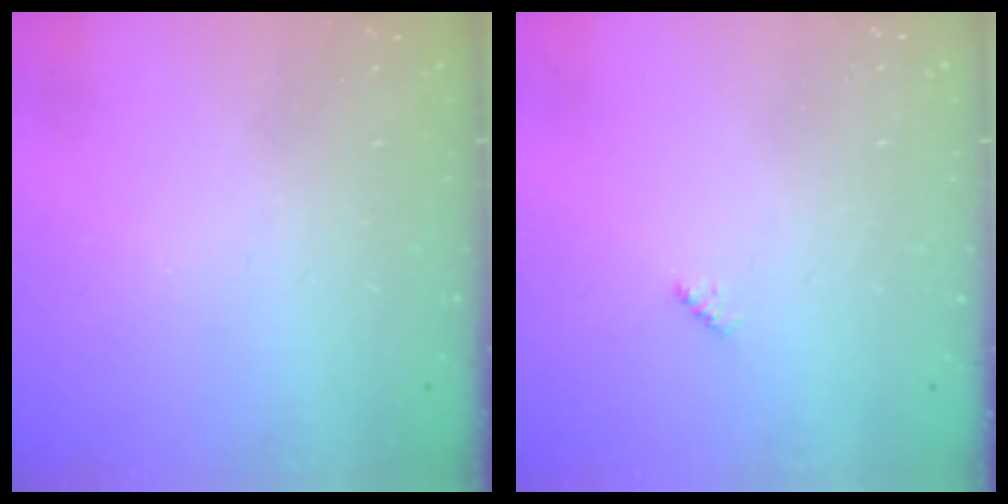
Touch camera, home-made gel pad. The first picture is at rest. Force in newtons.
{"total": 2.4, "press": 2.4, "slide": 0.4}